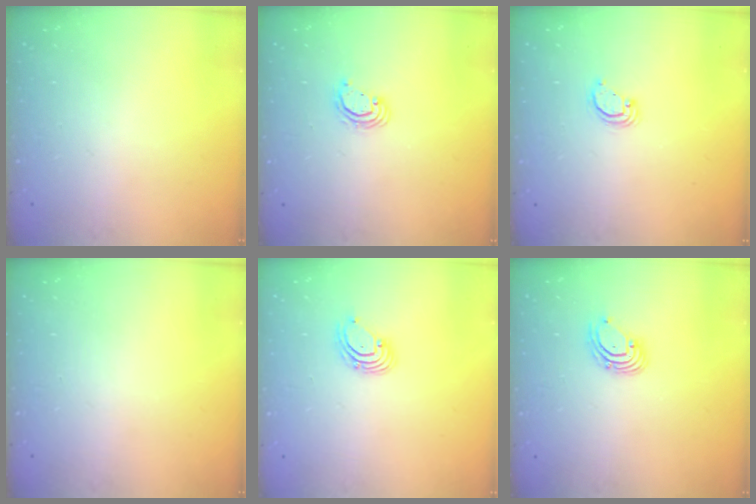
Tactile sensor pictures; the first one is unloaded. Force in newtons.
{"total": 3.3, "press": 3.3, "slide": 0.2}
{"total": 2.9, "press": 2.9, "slide": 0.1}
{"total": 0.0}
{"total": 2.6, "press": 2.6, "slide": 0.1}
{"total": 3.3, "press": 3.3, "slide": 0.4}